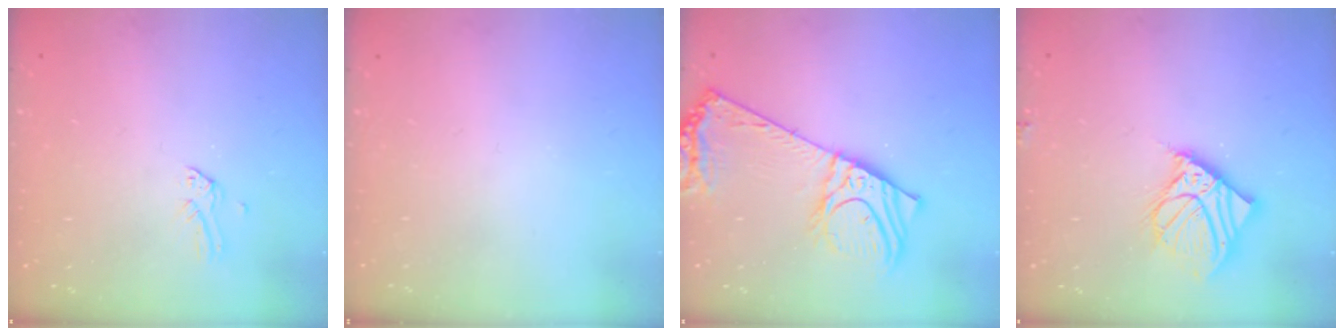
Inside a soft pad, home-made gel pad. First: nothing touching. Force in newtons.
{"total": 0.0}
{"total": 16.9, "press": 16.4, "slide": 3.8}
{"total": 12.2, "press": 12.0, "slide": 2.1}